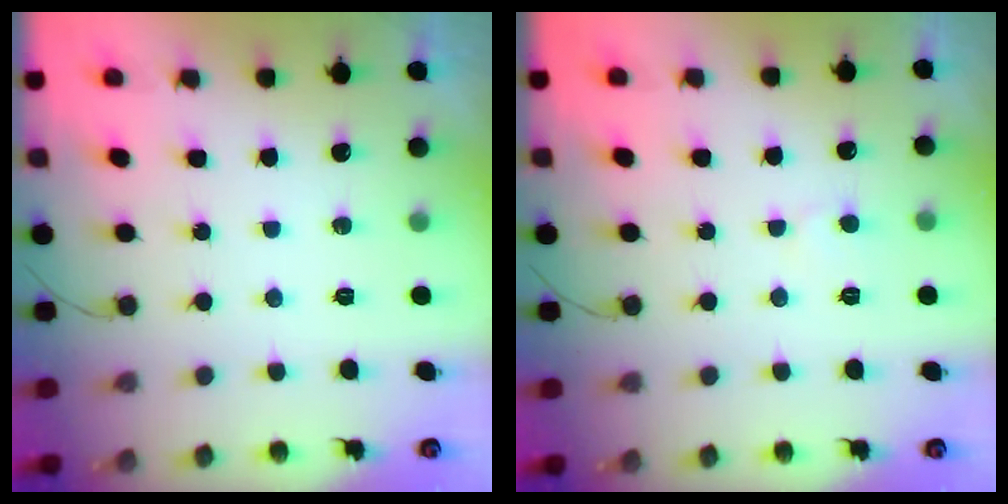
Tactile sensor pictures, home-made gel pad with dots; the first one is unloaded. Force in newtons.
{"total": 3.7, "press": 3.7, "slide": 0.3}